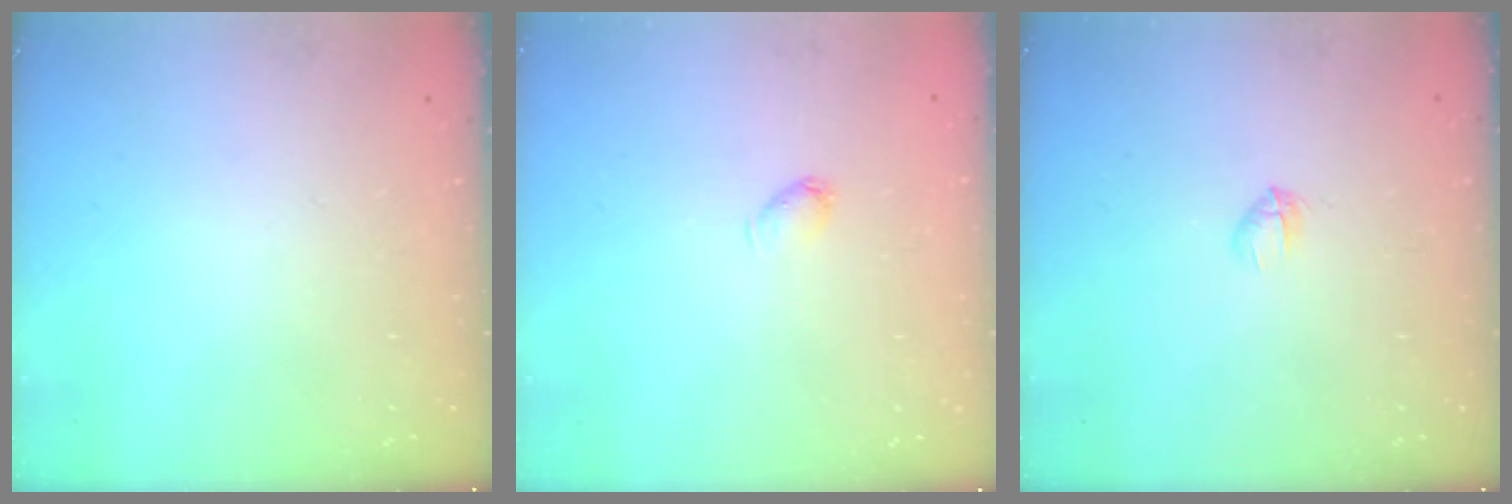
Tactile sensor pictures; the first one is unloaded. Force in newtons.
{"total": 2.5, "press": 2.4, "slide": 0.4}
{"total": 2.8, "press": 2.7, "slide": 0.7}